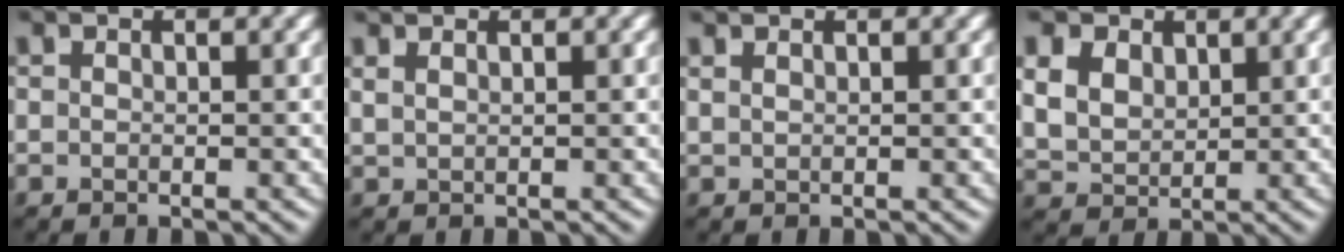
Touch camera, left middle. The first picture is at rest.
{"total": 1.7, "force": [1.2, 0.8, 0.9], "torque": [-0.012, -0.003, 0.015]}
{"total": 1.3, "force": [1.0, 0.6, 0.7], "torque": [-0.004, -0.004, 0.009]}
{"total": 7.5, "force": [3.5, 5.4, 3.8], "torque": [-0.114, 0.024, 0.058]}